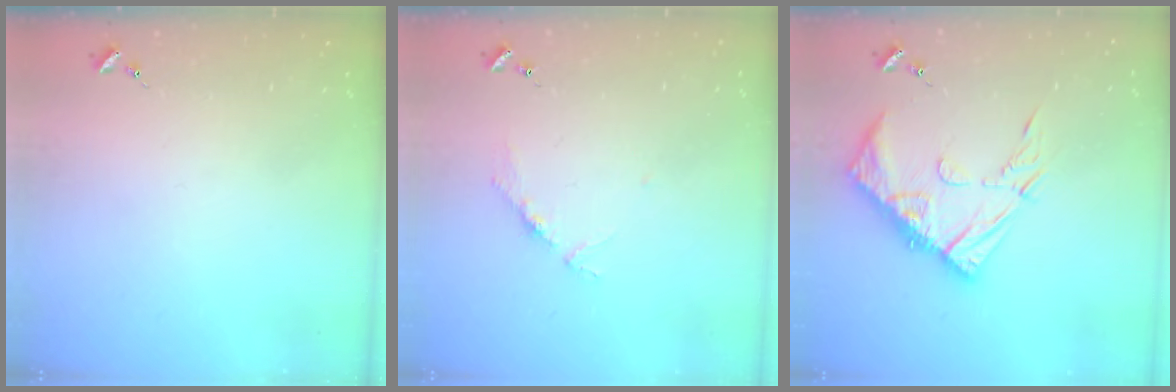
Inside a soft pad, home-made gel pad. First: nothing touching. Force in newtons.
{"total": 3.9, "press": 3.8, "slide": 0.5}
{"total": 15.2, "press": 15.2, "slide": 1.5}